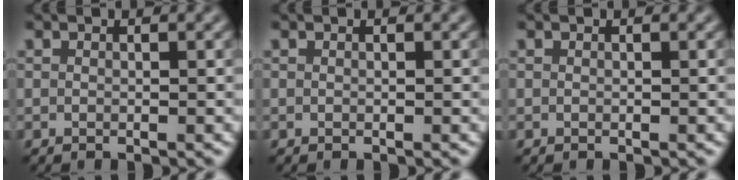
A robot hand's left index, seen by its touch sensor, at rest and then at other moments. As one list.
[{"total": 0.0}, {"total": 0.0}]